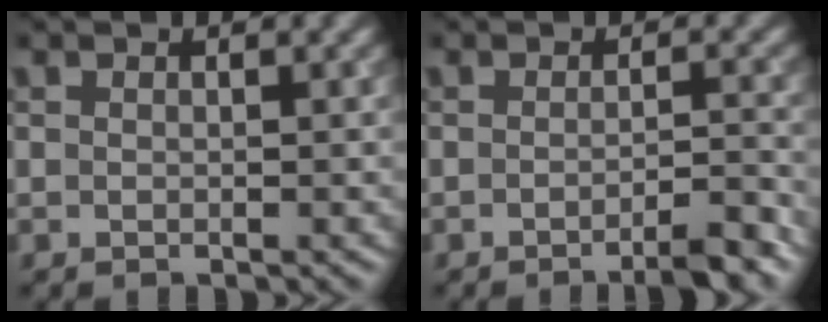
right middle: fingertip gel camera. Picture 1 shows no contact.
{"total": 3.3, "force": [-2.1, 0.6, 2.5], "torque": [-0.025, 0.005, -0.039]}